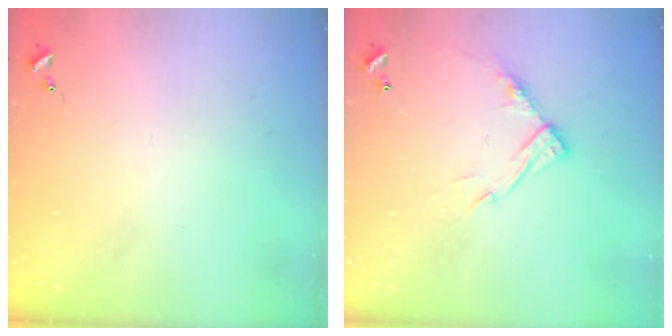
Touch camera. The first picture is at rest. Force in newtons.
{"total": 11.5, "press": 11.4, "slide": 0.8}